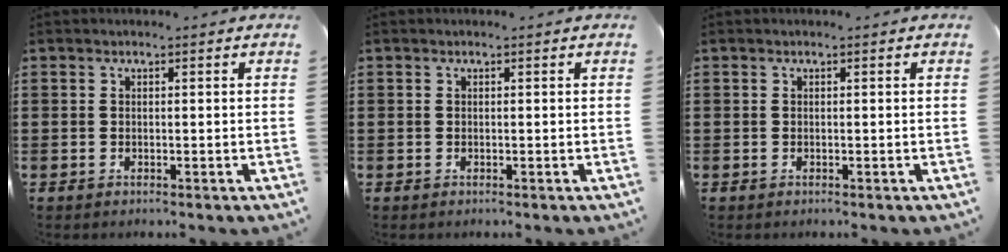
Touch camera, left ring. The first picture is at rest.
{"total": 0.0}
{"total": 0.0}